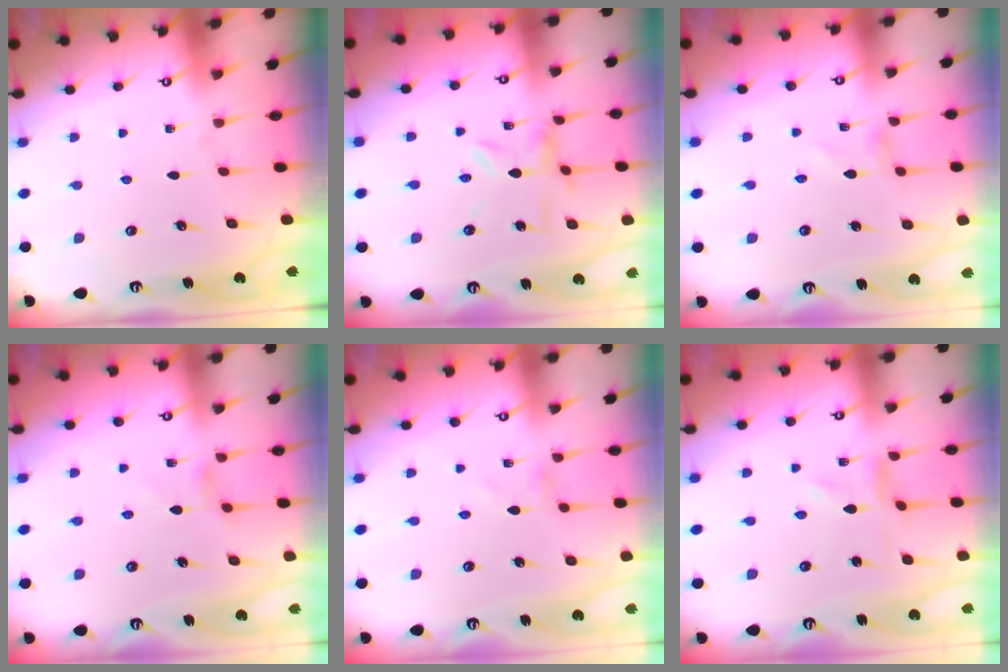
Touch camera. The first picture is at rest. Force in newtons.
{"total": 2.0, "press": 2.0, "slide": 0.3}
{"total": 0.0}
{"total": 1.9, "press": 1.9, "slide": 0.4}
{"total": 0.7, "press": 0.7, "slide": 0.1}
{"total": 1.0, "press": 1.0, "slide": 0.2}